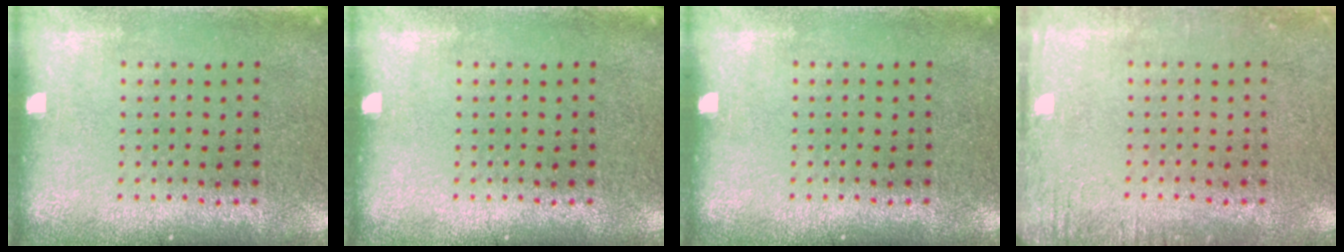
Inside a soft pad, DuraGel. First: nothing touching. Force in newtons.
{"total": 0.0}
{"total": 0.0}
{"total": 1.8, "press": 1.8, "slide": 0.2}